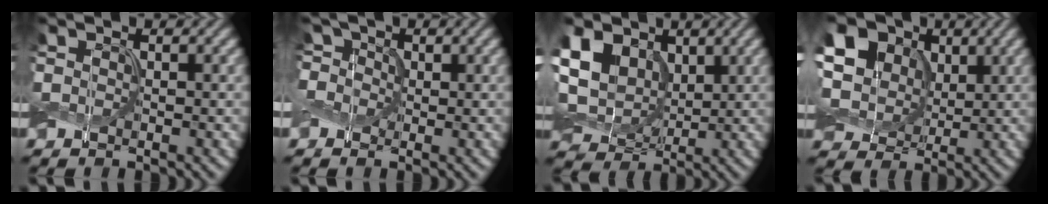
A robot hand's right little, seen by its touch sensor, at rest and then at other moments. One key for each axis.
{"total": 5.9, "fx": 2.8, "fy": 4.3, "fz": 2.8, "tx": -0.072, "ty": 0.022, "tz": 0.022}
{"total": 11.3, "fx": 2.9, "fy": 8.6, "fz": 6.6, "tx": -0.164, "ty": 0.030, "tz": 0.040}
{"total": 15.1, "fx": 4.9, "fy": 12.2, "fz": 7.4, "tx": -0.178, "ty": 0.024, "tz": 0.083}